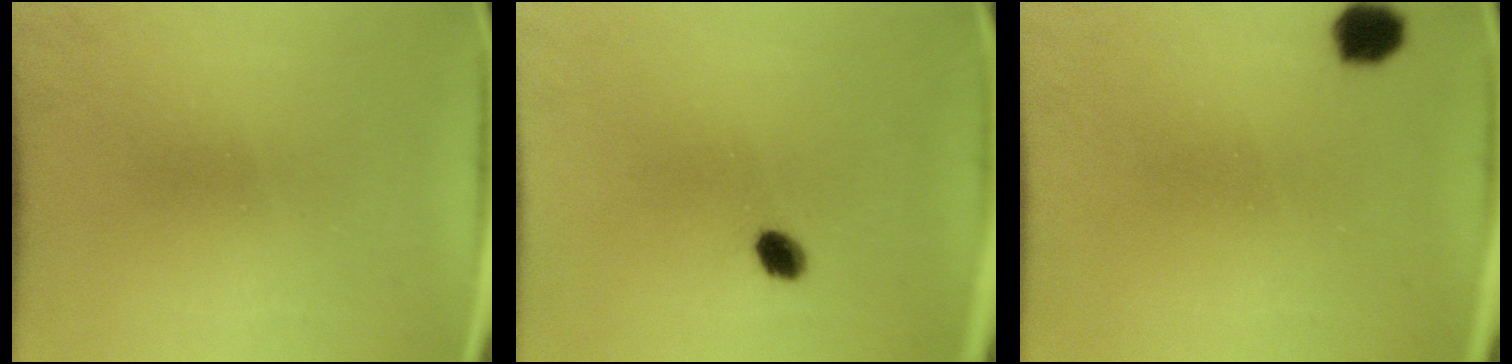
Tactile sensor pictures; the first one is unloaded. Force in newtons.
{"total": 2.9}
{"total": 3.9}